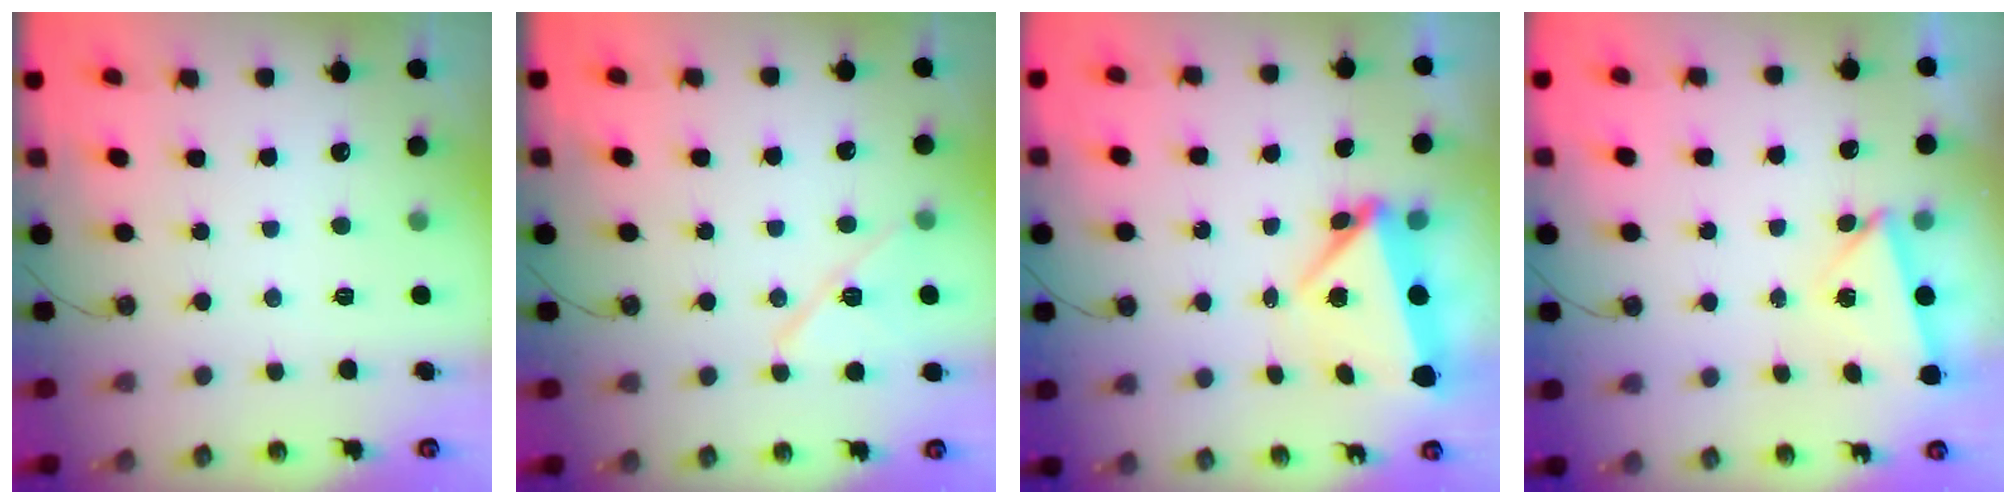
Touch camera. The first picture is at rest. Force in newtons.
{"total": 11.1, "press": 11.0, "slide": 1.1}
{"total": 6.2, "press": 6.2, "slide": 0.3}
{"total": 3.9, "press": 3.2, "slide": 2.2}